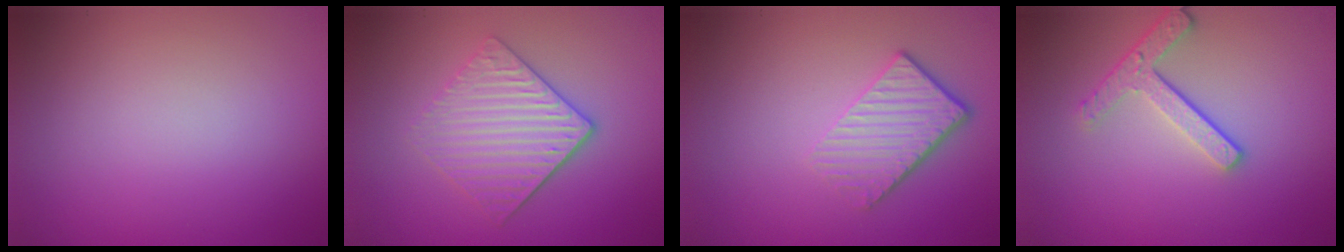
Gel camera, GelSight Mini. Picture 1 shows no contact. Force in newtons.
{"total": 4.1, "press": 3.4, "slide": 2.3}
{"total": 4.2, "press": 2.8, "slide": 3.1}
{"total": 3.2, "press": 2.5, "slide": 2.0}